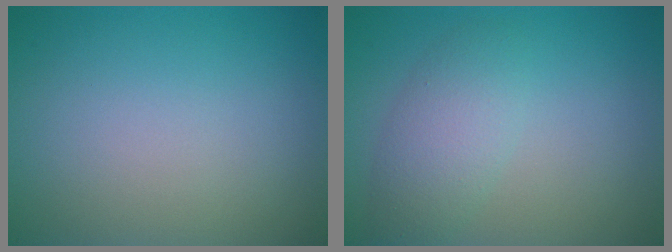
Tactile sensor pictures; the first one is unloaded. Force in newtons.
{"total": 3.3, "press": 3.3, "slide": 0.1}